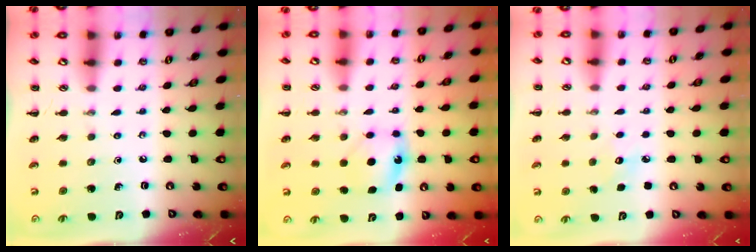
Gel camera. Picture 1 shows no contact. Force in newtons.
{"total": 5.3, "press": 5.2, "slide": 1.2}
{"total": 6.4, "press": 6.2, "slide": 1.8}